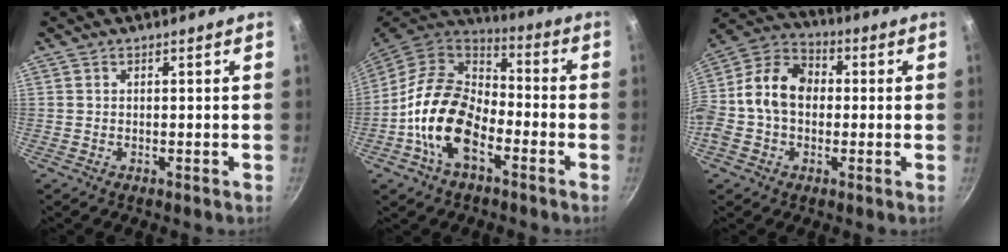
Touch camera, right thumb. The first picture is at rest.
{"total": 16.7, "force": [-5.6, 10.0, 12.2], "torque": [-0.198, 0.040, -0.120]}
{"total": 13.4, "force": [-0.3, 10.0, 8.9], "torque": [-0.132, 0.037, -0.030]}